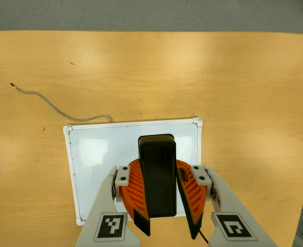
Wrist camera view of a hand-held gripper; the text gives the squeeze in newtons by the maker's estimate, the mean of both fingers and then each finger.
{"total": 9.8, "left": 9.3, "right": 10.3}